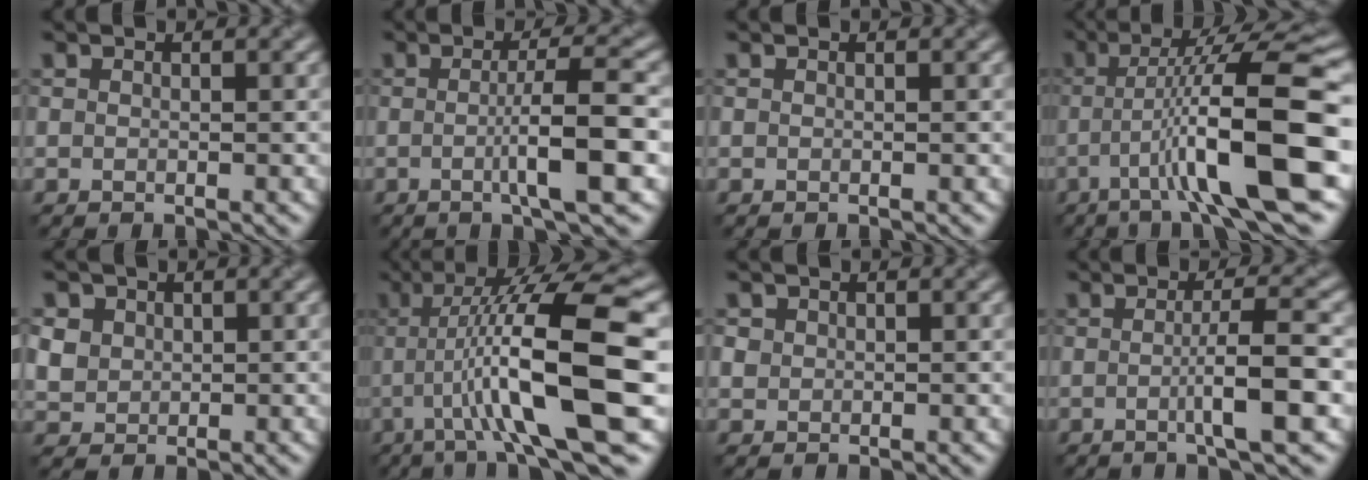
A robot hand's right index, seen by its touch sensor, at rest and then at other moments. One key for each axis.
{"total": 5.7, "fx": -1.1, "fy": 0.8, "fz": 5.5, "tx": -0.080, "ty": 0.006, "tz": -0.013}
{"total": 0.0}
{"total": 11.1, "fx": -2.9, "fy": 1.6, "fz": 10.6, "tx": -0.160, "ty": 0.020, "tz": -0.041}
{"total": 2.8, "fx": 0.9, "fy": 2.6, "fz": 0.8, "tx": -0.042, "ty": 0.016, "tz": 0.038}
{"total": 12.8, "fx": -1.7, "fy": 2.2, "fz": 12.5, "tx": -0.183, "ty": 0.023, "tz": -0.021}
{"total": 0.7, "fx": 0.0, "fy": 0.5, "fz": -0.4, "tx": 0.006, "ty": 0.006, "tz": 0.010}
{"total": 4.7, "fx": -1.0, "fy": 0.7, "fz": 4.6, "tx": -0.066, "ty": 0.005, "tz": -0.012}